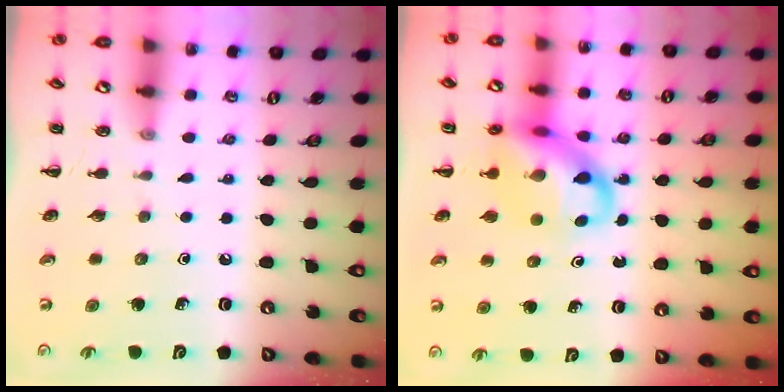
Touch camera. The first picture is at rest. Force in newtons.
{"total": 14.3, "press": 13.8, "slide": 3.4}